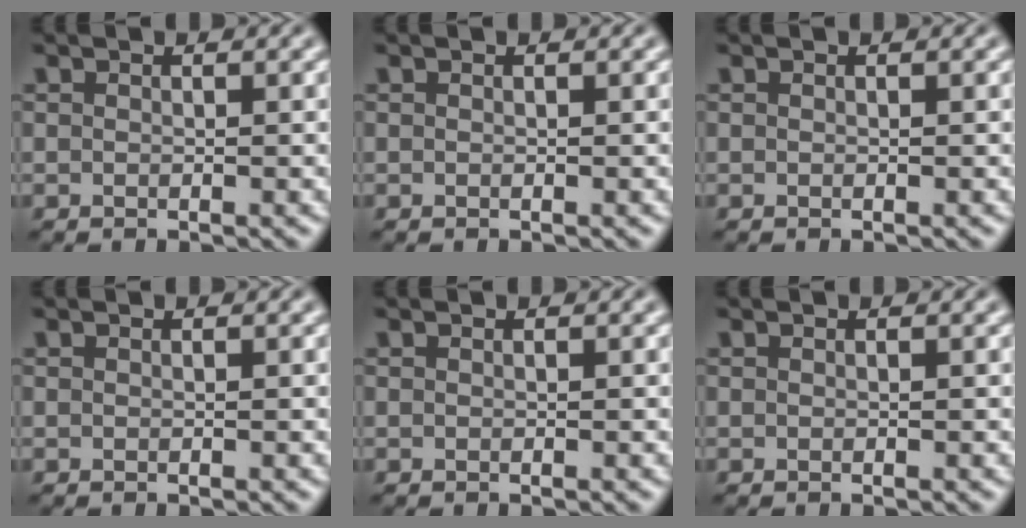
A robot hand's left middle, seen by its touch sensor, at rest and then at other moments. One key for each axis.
{"total": 0.0}
{"total": 0.0}
{"total": 0.0}
{"total": 0.0}
{"total": 0.0}